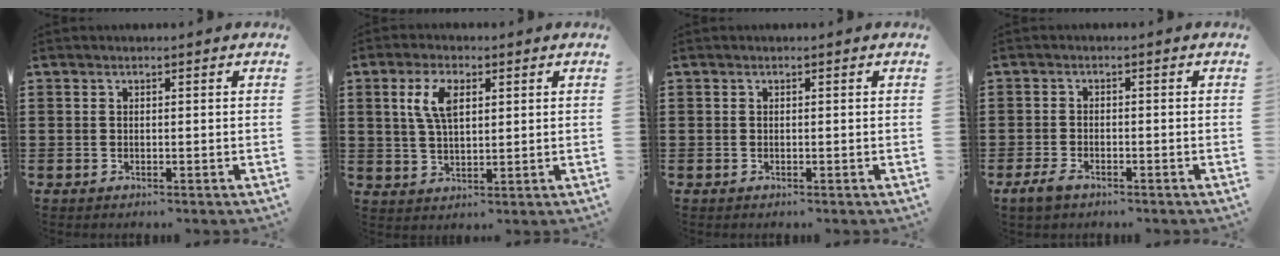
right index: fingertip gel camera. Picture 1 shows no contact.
{"total": 6.1, "force": [2.0, 2.9, 5.0], "torque": [-0.109, 0.012, 0.033]}
{"total": 0.0}
{"total": 2.3, "force": [-1.7, 1.0, 1.3], "torque": [-0.029, 0.002, -0.034]}